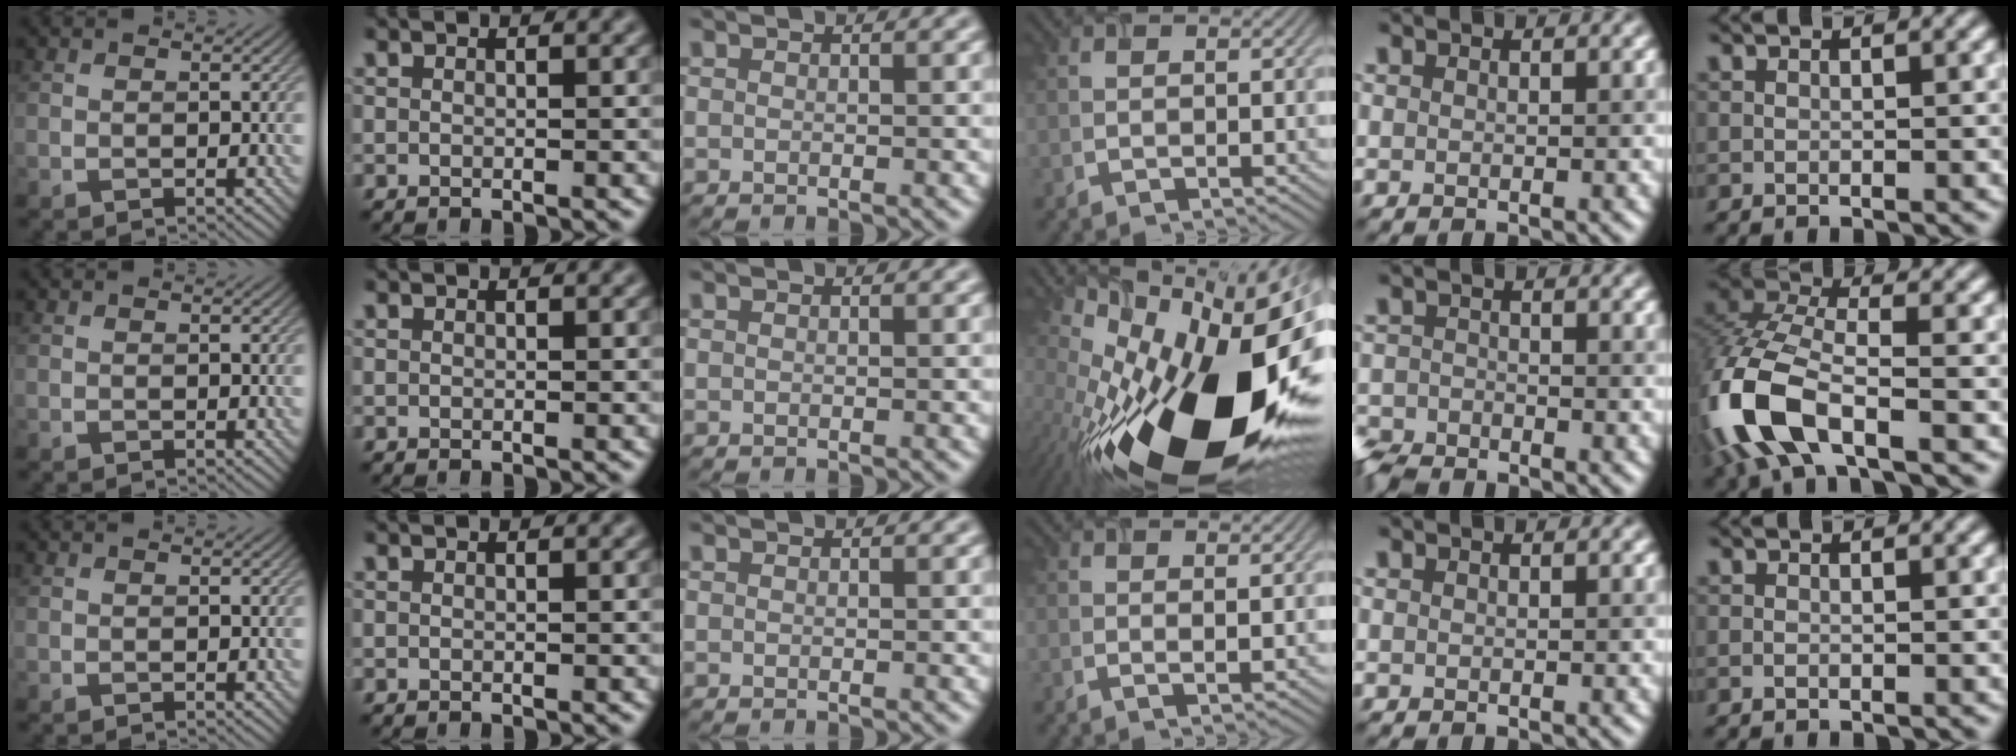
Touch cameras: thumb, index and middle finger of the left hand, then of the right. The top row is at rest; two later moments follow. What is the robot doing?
{"motion": "lift_and_place", "object": "timer"}